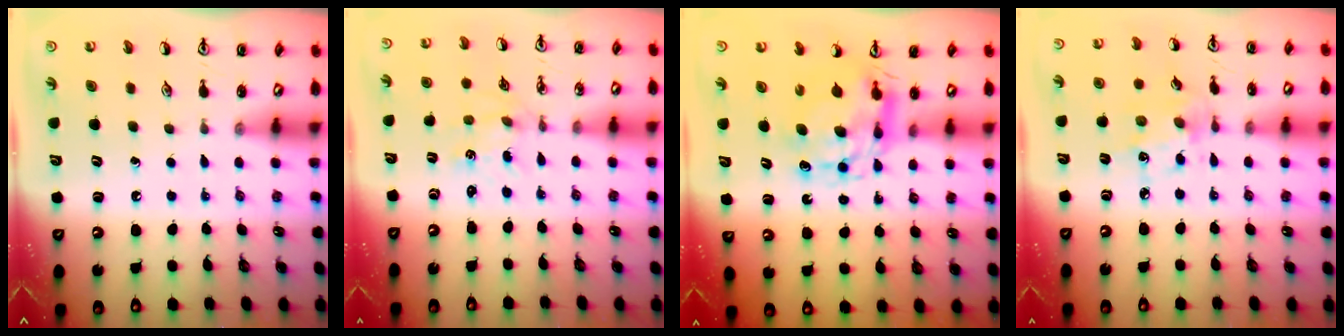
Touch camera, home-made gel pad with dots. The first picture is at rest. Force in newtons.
{"total": 1.0, "press": 0.9, "slide": 0.2}
{"total": 9.0, "press": 8.9, "slide": 0.7}
{"total": 5.9, "press": 5.8, "slide": 1.2}